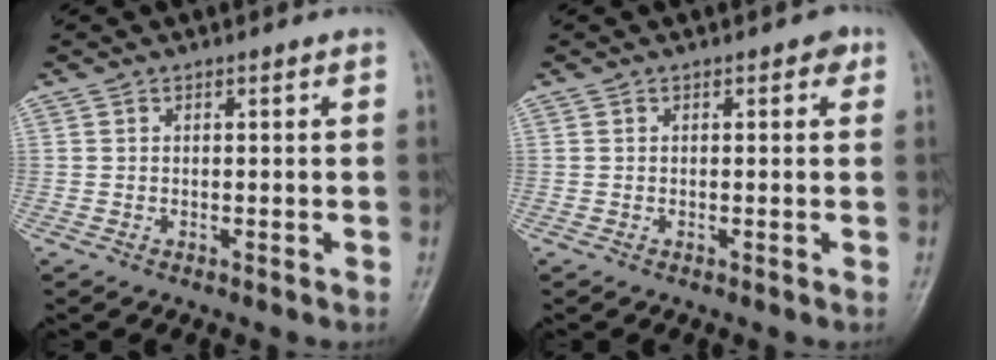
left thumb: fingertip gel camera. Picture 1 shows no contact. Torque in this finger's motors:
{"motor_torque": [0.37, 0.39, 0.39, 0.02, 0.12]}